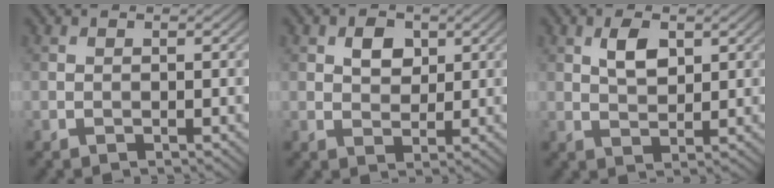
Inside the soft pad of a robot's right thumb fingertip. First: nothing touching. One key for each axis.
{"total": 3.6, "fx": 1.4, "fy": 2.6, "fz": 2.1, "tx": -0.041, "ty": 0.001, "tz": 0.023}
{"total": 3.8, "fx": 1.5, "fy": 2.0, "fz": 2.8, "tx": -0.058, "ty": 0.002, "tz": 0.030}